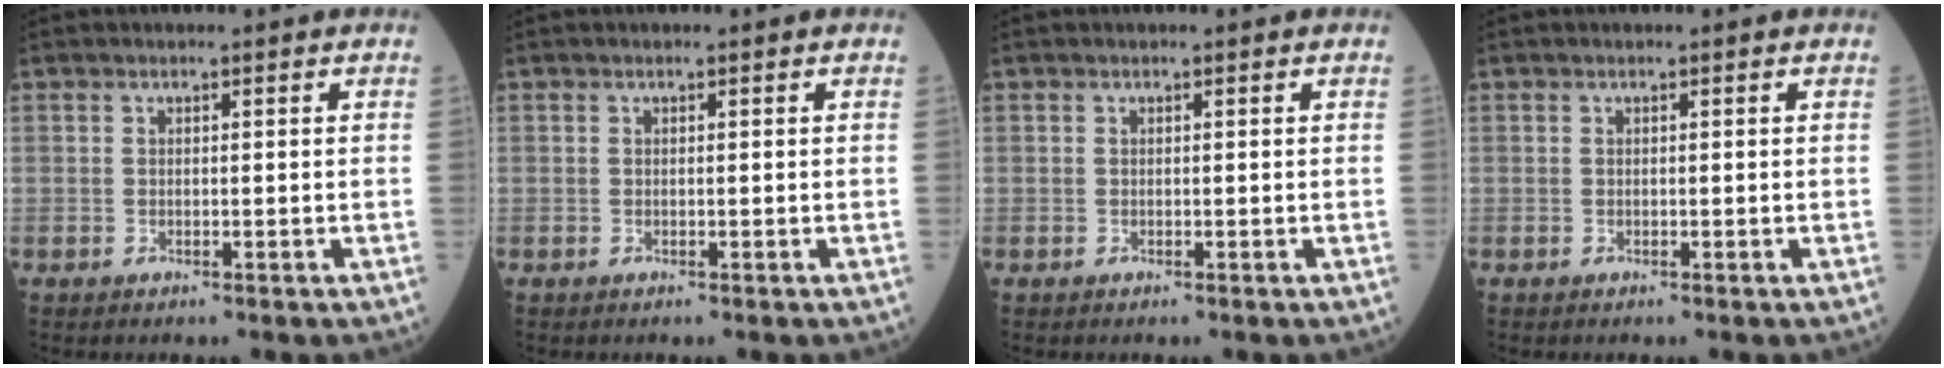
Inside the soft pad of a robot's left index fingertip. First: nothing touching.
{"total": 0.0}
{"total": 0.0}
{"total": 0.0}